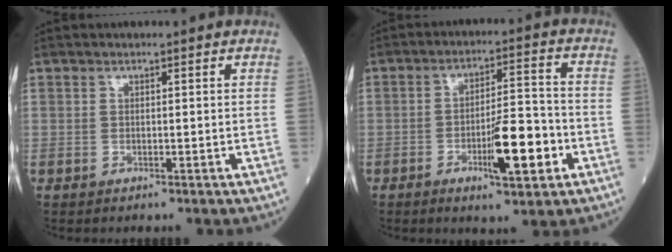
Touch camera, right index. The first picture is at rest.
{"total": 9.6, "force": [-3.5, 1.9, 8.7], "torque": [-0.138, 0.004, -0.052]}